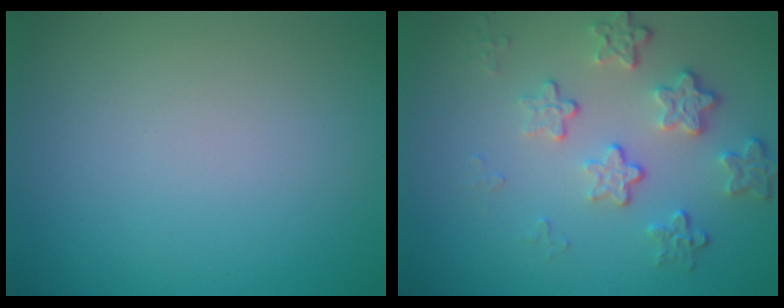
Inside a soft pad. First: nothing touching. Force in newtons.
{"total": 4.3, "press": 3.1, "slide": 2.9}